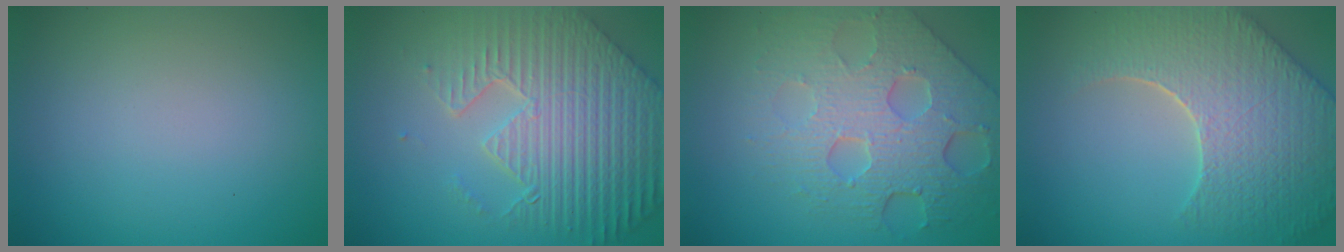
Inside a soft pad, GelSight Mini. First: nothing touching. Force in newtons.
{"total": 9.3, "press": 6.5, "slide": 6.6}
{"total": 8.2, "press": 5.7, "slide": 5.9}
{"total": 9.1, "press": 6.4, "slide": 6.5}